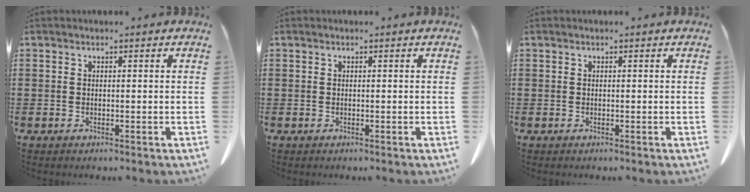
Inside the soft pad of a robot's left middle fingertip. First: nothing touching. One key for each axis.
{"total": 0.0}
{"total": 0.0}